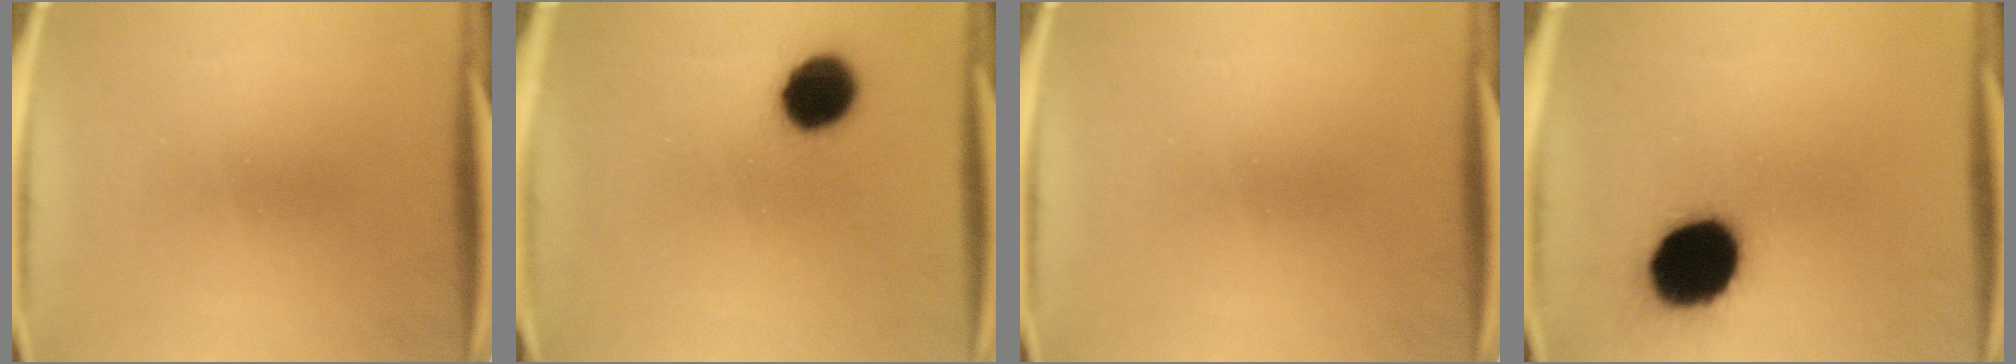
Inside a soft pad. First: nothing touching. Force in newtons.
{"total": 9.9}
{"total": 0.0}
{"total": 19.4}